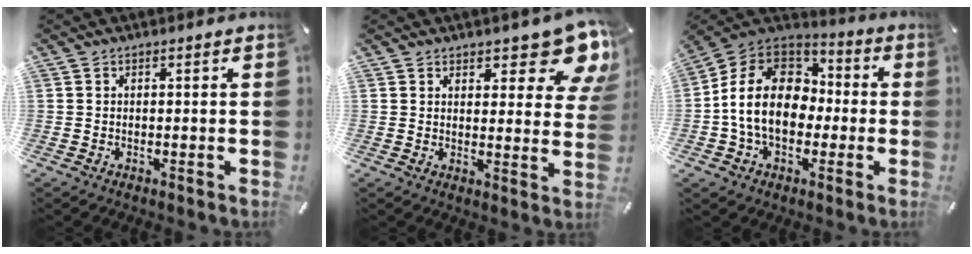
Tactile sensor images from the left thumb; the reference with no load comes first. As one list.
[{"total": 11.0, "force": [8.4, 4.3, 5.8], "torque": [-0.054, -0.069, 0.145]}, {"total": 16.2, "force": [-2.0, 12.7, 9.9], "torque": [-0.214, 0.026, -0.034]}]